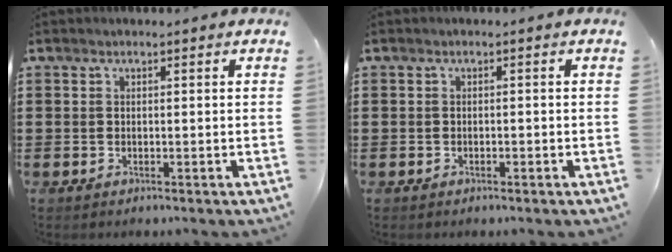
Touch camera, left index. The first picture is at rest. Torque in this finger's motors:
{"motor_torque": [0.00, 0.02, -0.05, 0.00]}